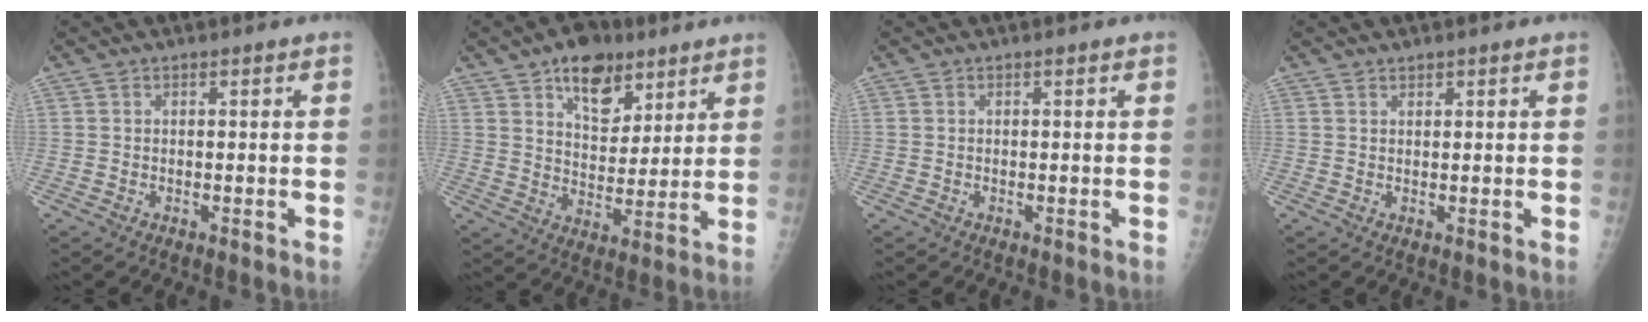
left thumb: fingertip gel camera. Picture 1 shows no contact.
{"total": 12.0, "force": [7.3, 7.0, 6.6], "torque": [-0.066, -0.039, 0.117]}
{"total": 0.0}
{"total": 1.1, "force": [1.0, 0.5, 0.3], "torque": [0.002, -0.006, 0.014]}